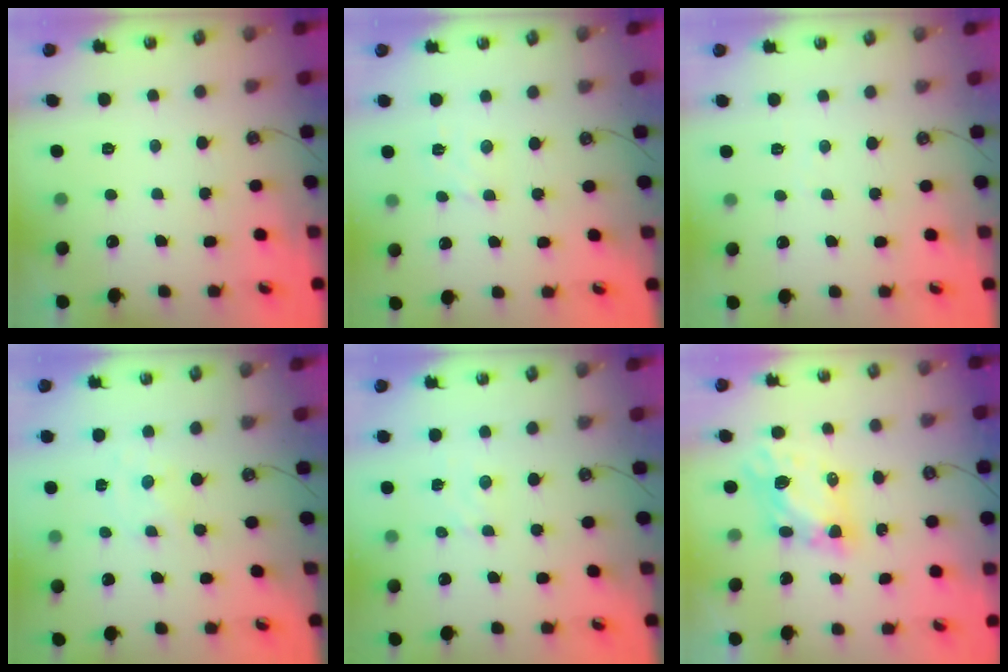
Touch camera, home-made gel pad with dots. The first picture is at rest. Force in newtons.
{"total": 2.9, "press": 2.8, "slide": 0.7}
{"total": 2.9, "press": 2.9, "slide": 0.4}
{"total": 0.0}
{"total": 3.3, "press": 3.2, "slide": 0.4}
{"total": 5.8, "press": 5.8, "slide": 0.4}